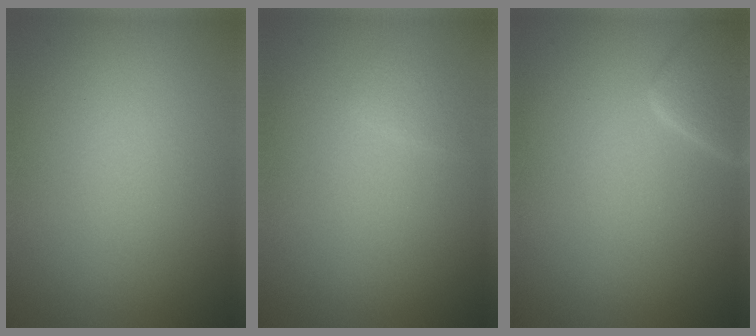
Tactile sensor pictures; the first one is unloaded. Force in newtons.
{"total": 0.7, "press": 0.7, "slide": 0.1}
{"total": 2.3, "press": 2.3, "slide": 0.2}